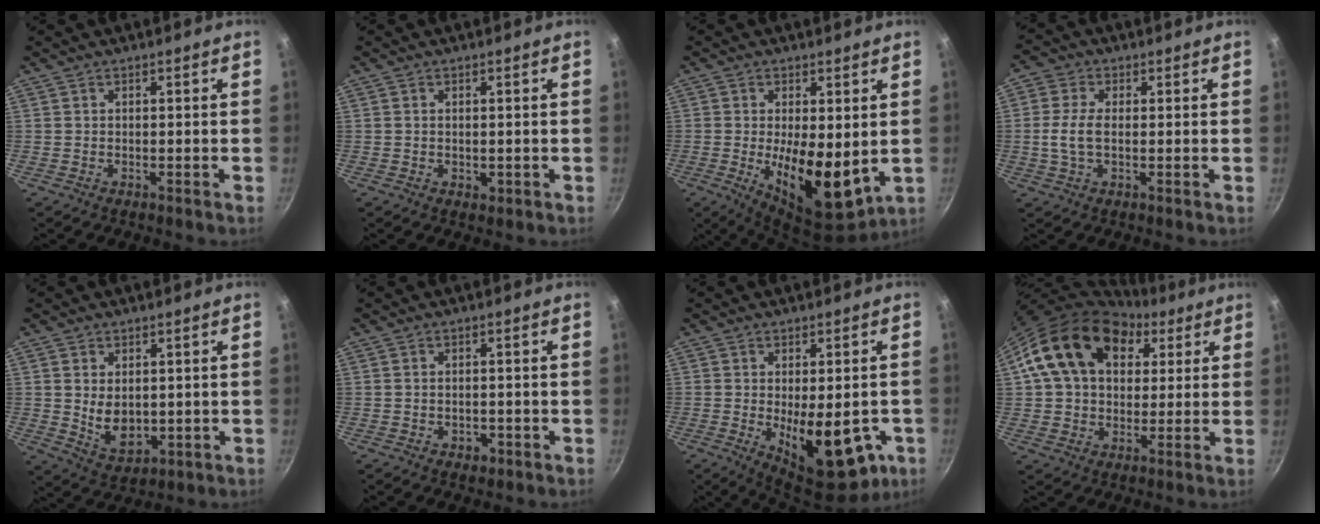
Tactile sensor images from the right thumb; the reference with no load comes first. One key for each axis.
{"total": 1.5, "fx": 0.1, "fy": 1.1, "fz": 1.1, "tx": -0.014, "ty": -0.001, "tz": 0.001}
{"total": 13.5, "fx": -0.8, "fy": 5.9, "fz": 12.1, "tx": -0.179, "ty": -0.027, "tz": -0.002}
{"total": 6.1, "fx": 0.1, "fy": 3.7, "fz": 4.8, "tx": -0.099, "ty": 0.011, "tz": -0.006}
{"total": 7.6, "fx": 0.6, "fy": 5.1, "fz": 5.6, "tx": -0.086, "ty": -0.018, "tz": 0.028}
{"total": 2.5, "fx": -0.9, "fy": 1.7, "fz": 1.5, "tx": -0.021, "ty": 0.003, "tz": -0.010}
{"total": 16.5, "fx": -4.3, "fy": 7.7, "fz": 14.0, "tx": -0.156, "ty": -0.015, "tz": -0.040}
{"total": 18.3, "fx": 6.9, "fy": 13.0, "fz": 10.8, "tx": -0.162, "ty": 0.005, "tz": 0.108}